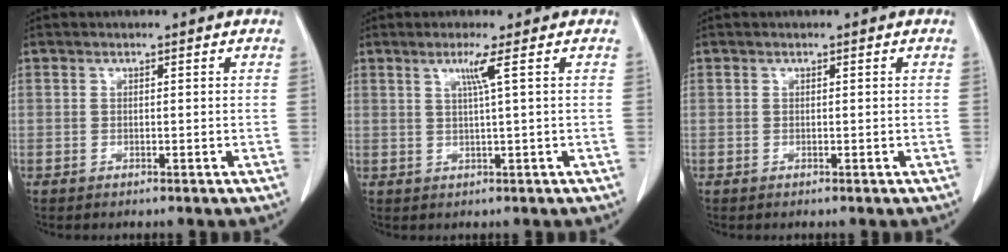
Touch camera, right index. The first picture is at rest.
{"total": 2.9, "force": [1.1, -1.0, 2.4], "torque": [-0.052, -0.004, 0.026]}
{"total": 0.0}